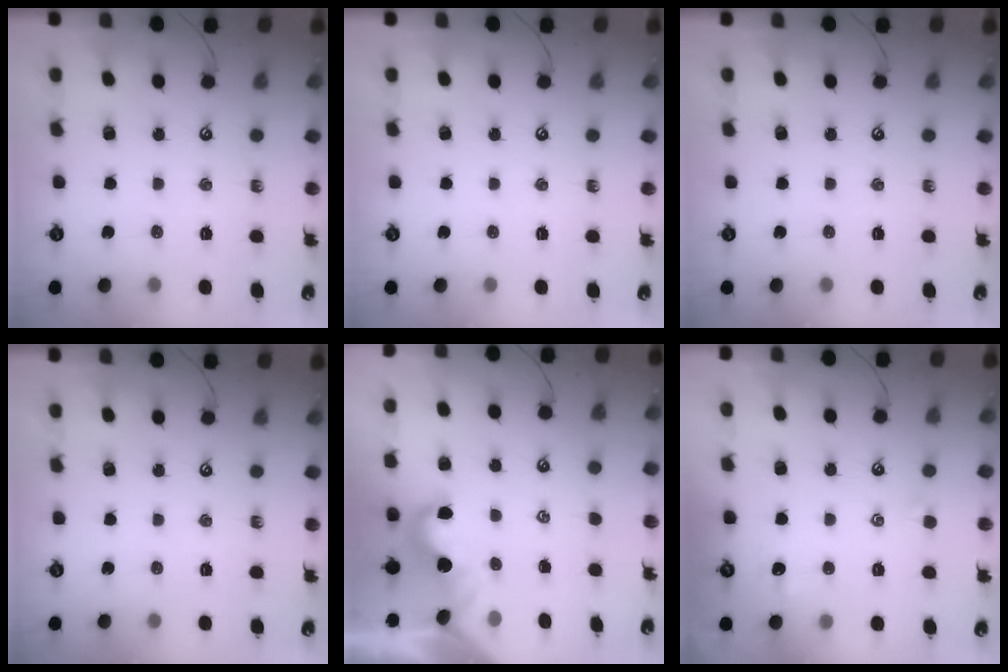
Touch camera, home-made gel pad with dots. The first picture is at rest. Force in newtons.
{"total": 0.0}
{"total": 0.0}
{"total": 0.0}
{"total": 2.2, "press": 2.1, "slide": 0.6}
{"total": 1.1, "press": 1.0, "slide": 0.5}